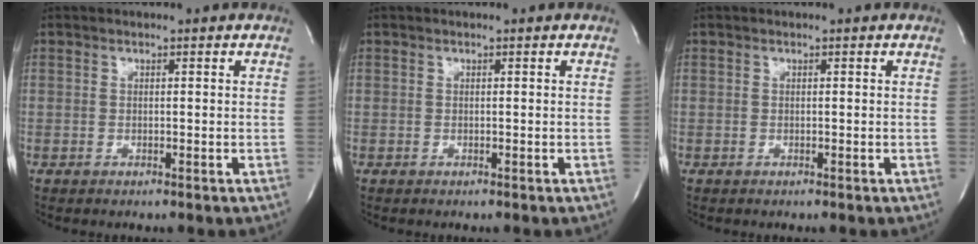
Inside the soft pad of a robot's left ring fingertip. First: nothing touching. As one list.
[{"total": 0.0}, {"total": 0.0}]